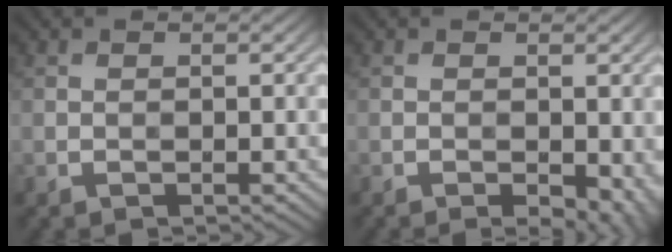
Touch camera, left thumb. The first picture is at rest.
{"total": 4.1, "force": [-1.7, 1.9, 3.2], "torque": [-0.042, -0.012, -0.015]}